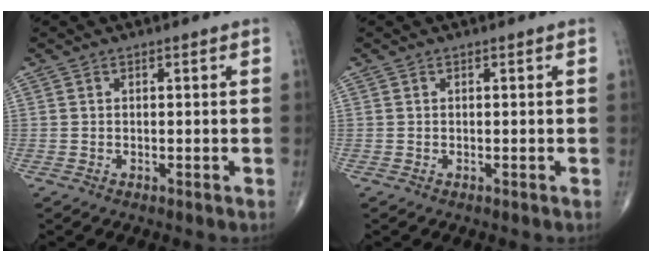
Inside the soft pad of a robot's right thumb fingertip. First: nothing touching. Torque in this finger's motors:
{"motor_torque": [0.00, 0.00, 0.00, 0.01, 0.00]}